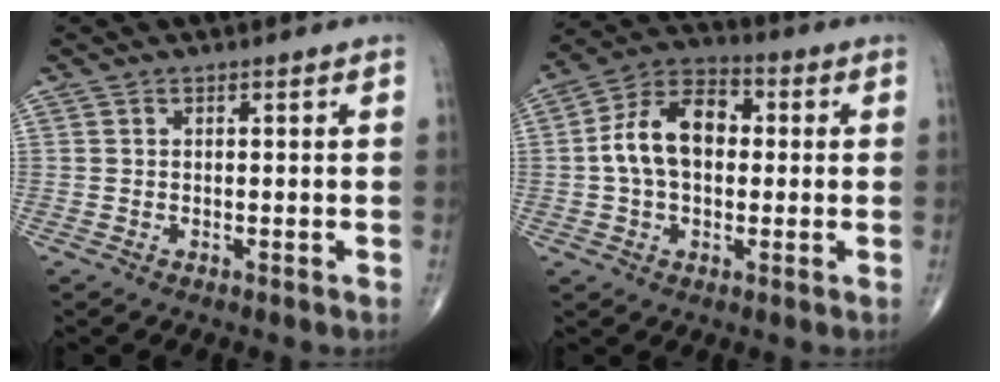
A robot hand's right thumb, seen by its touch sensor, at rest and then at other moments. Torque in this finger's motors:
{"motor_torque": [1.75, 1.67, 1.19, -0.19, 0.14]}